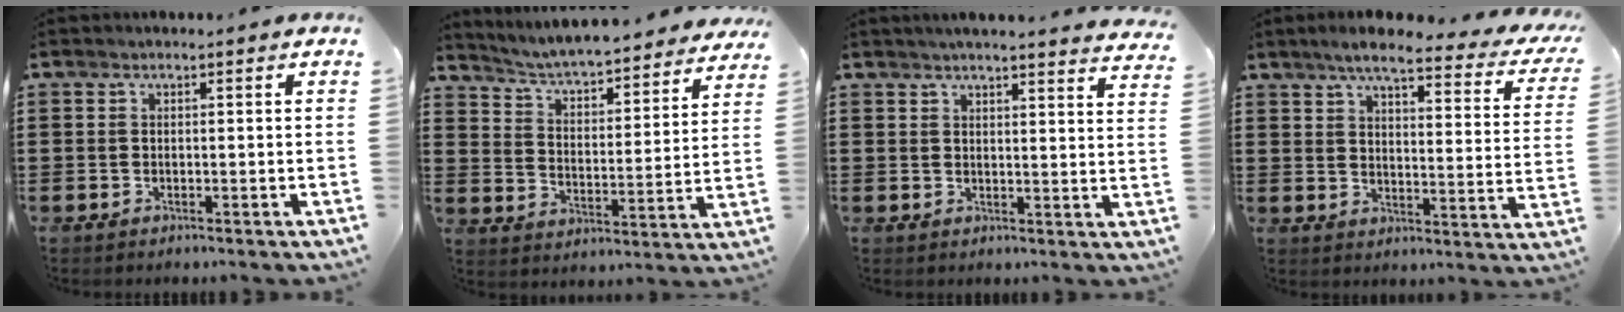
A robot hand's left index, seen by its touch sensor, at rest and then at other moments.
{"total": 4.7, "force": [4.6, -0.3, 1.0], "torque": [-0.042, -0.041, 0.071]}
{"total": 3.3, "force": [3.2, -0.3, 0.4], "torque": [-0.018, -0.014, 0.059]}
{"total": 6.7, "force": [5.3, 0.6, 4.0], "torque": [-0.081, -0.030, 0.085]}